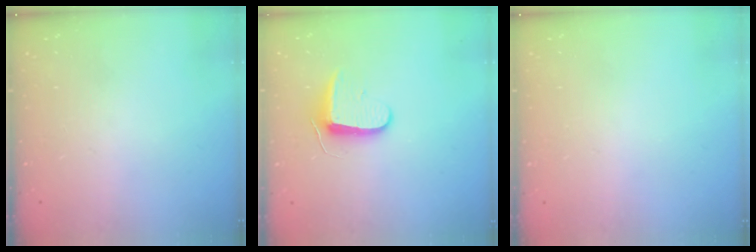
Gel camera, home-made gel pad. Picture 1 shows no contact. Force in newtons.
{"total": 9.4, "press": 9.3, "slide": 0.9}
{"total": 0.6, "press": 0.6, "slide": 0.2}